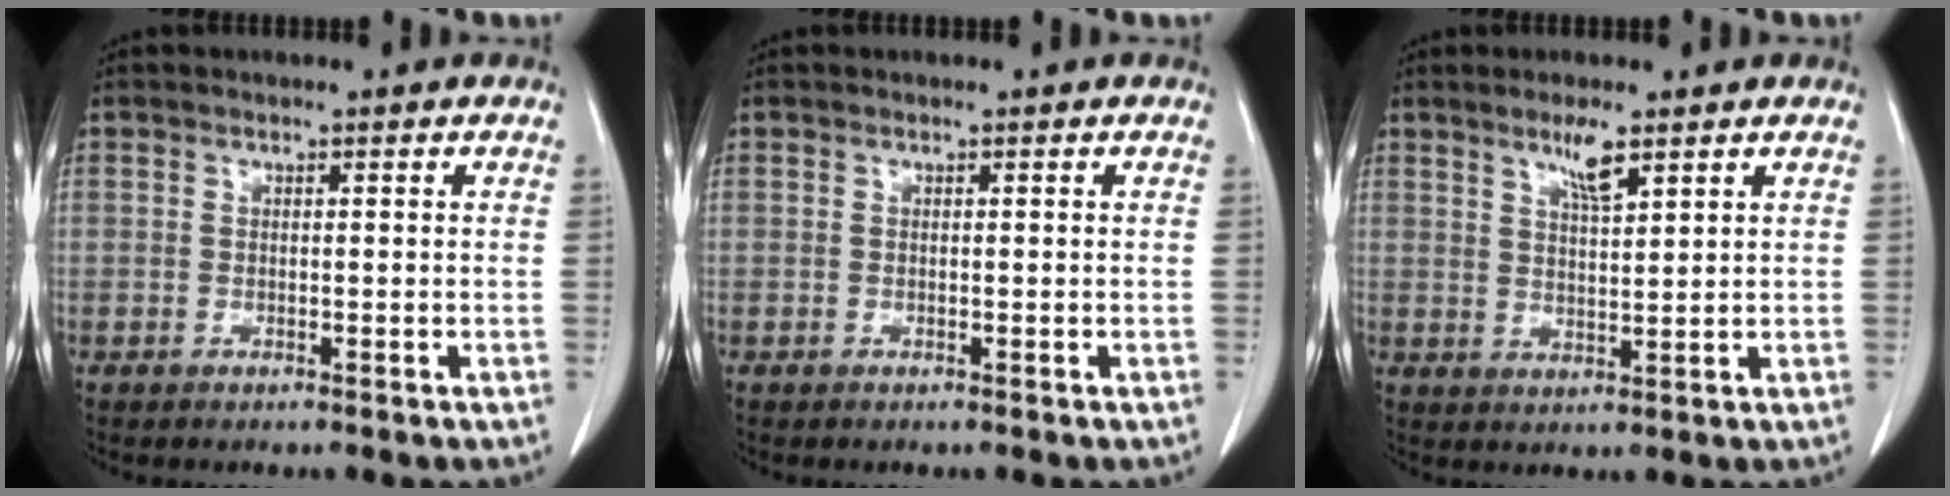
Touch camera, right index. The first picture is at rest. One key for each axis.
{"total": 0.0}
{"total": 4.2, "fx": 2.9, "fy": 0.4, "fz": 3.0, "tx": -0.055, "ty": -0.004, "tz": 0.054}